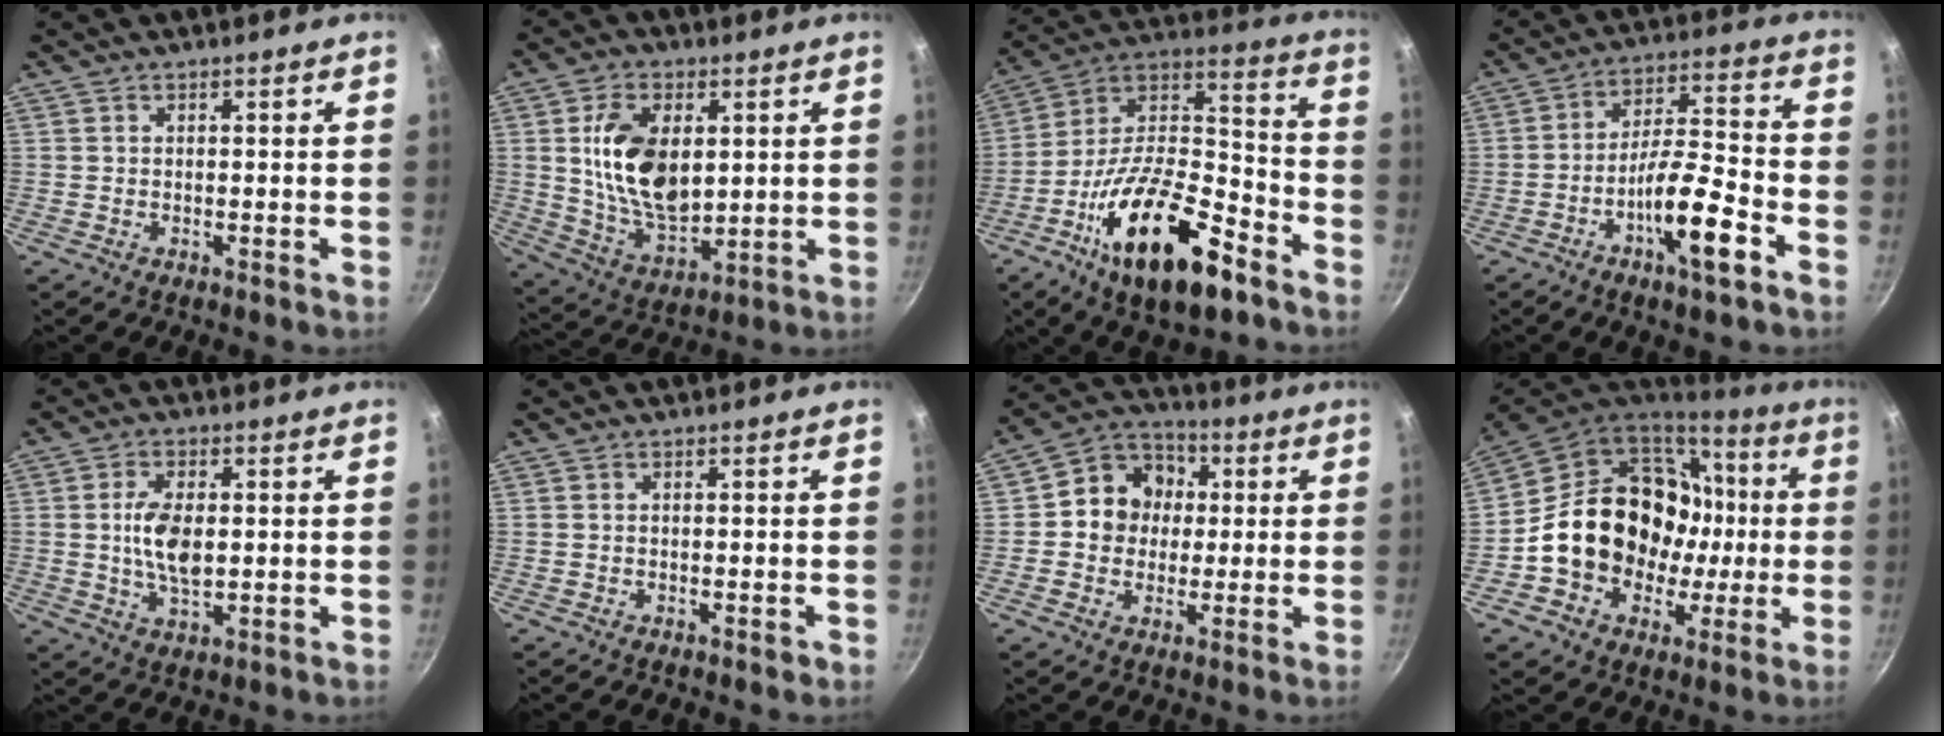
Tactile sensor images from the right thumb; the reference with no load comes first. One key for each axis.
{"total": 15.3, "fx": 2.8, "fy": 9.3, "fz": 11.8, "tx": -0.190, "ty": -0.019, "tz": 0.062}
{"total": 25.1, "fx": -12.7, "fy": 10.5, "fz": 19.0, "tx": -0.293, "ty": 0.064, "tz": -0.221}
{"total": 12.9, "fx": -6.1, "fy": 3.1, "fz": 11.0, "tx": -0.174, "ty": 0.044, "tz": -0.106}
{"total": 8.1, "fx": 0.3, "fy": 4.3, "fz": 6.9, "tx": -0.126, "ty": -0.001, "tz": 0.006}
{"total": 1.0, "fx": -0.5, "fy": 0.5, "fz": 0.7, "tx": -0.010, "ty": 0.006, "tz": -0.006}
{"total": 10.9, "fx": 0.8, "fy": 9.7, "fz": 4.8, "tx": -0.039, "ty": 0.020, "tz": -0.008}
{"total": 22.9, "fx": 0.3, "fy": 18.8, "fz": 13.1, "tx": -0.200, "ty": 0.045, "tz": 0.021}